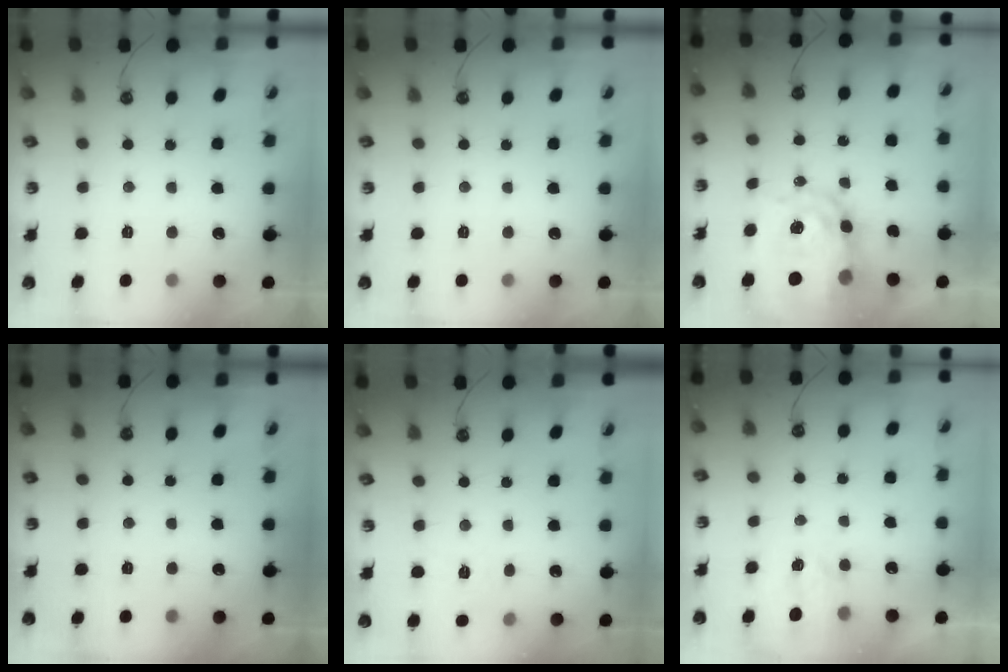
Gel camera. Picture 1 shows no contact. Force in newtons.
{"total": 0.0}
{"total": 15.5, "press": 15.5, "slide": 1.3}
{"total": 0.0}
{"total": 4.0, "press": 3.9, "slide": 0.6}
{"total": 3.0, "press": 3.0, "slide": 0.3}